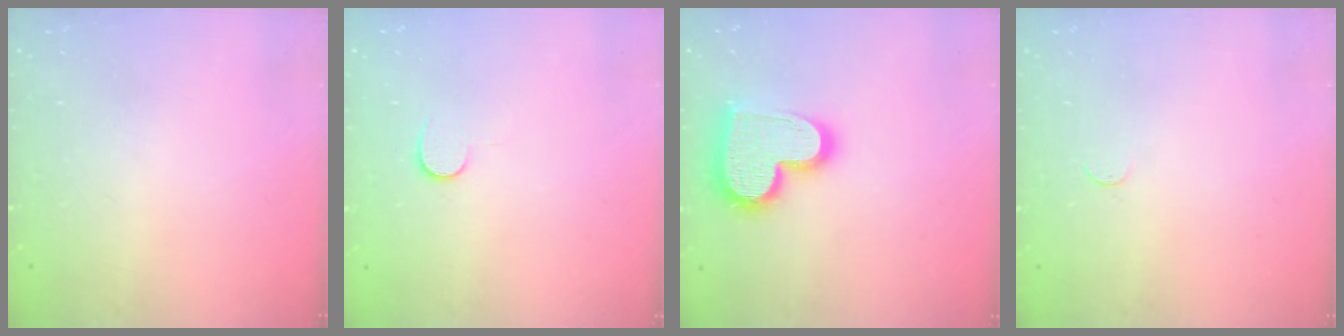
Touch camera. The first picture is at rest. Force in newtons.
{"total": 6.0, "press": 6.0, "slide": 0.5}
{"total": 17.9, "press": 17.8, "slide": 1.3}
{"total": 2.7, "press": 2.7, "slide": 0.4}